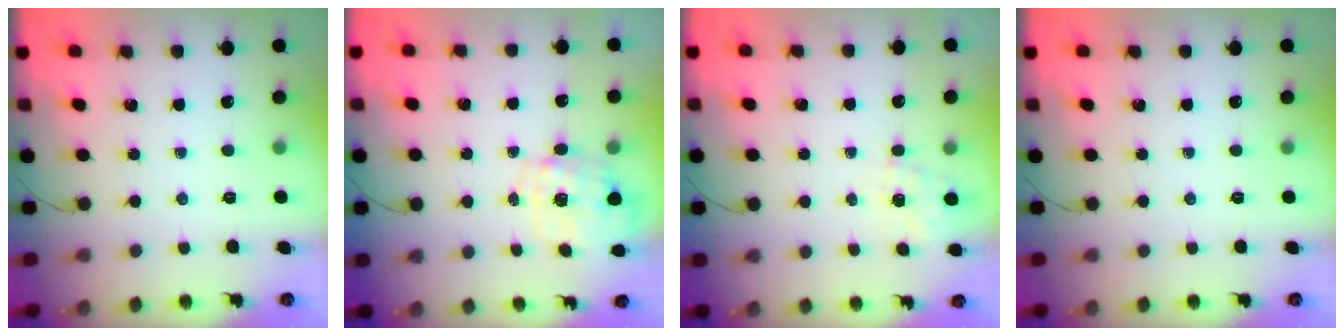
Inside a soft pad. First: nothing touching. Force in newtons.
{"total": 2.8, "press": 2.7, "slide": 0.9}
{"total": 1.4, "press": 0.8, "slide": 1.1}
{"total": 0.0}